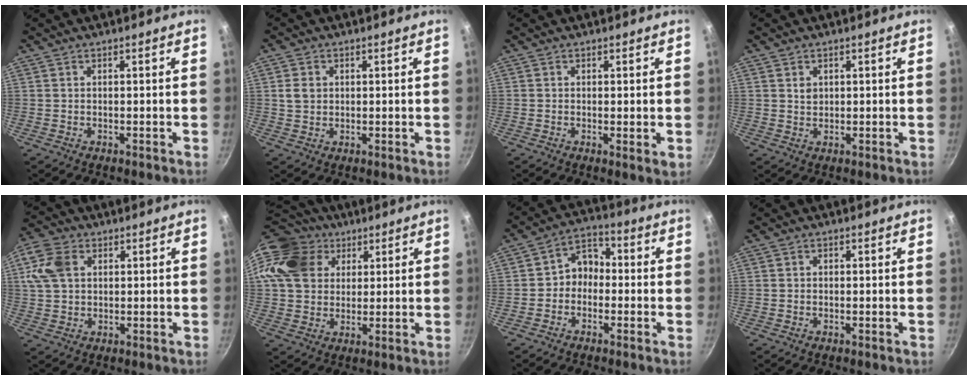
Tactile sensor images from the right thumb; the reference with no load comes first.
{"total": 3.4, "force": [0.7, 2.8, 1.8], "torque": [-0.024, 0.001, 0.011]}
{"total": 1.7, "force": [0.1, 0.4, 1.6], "torque": [-0.025, -0.010, -0.002]}
{"total": 1.8, "force": [0.6, 1.4, 0.8], "torque": [-0.010, 0.000, 0.012]}
{"total": 8.3, "force": [2.2, 6.2, 5.1], "torque": [-0.087, 0.004, 0.033]}
{"total": 16.2, "force": [6.0, 12.8, 7.8], "torque": [-0.131, 0.018, 0.102]}
{"total": 6.3, "force": [-1.2, 5.2, 3.4], "torque": [-0.018, 0.031, -0.037]}
{"total": 0.6, "force": [-0.1, 0.6, 0.2], "torque": [-0.002, 0.003, -0.003]}